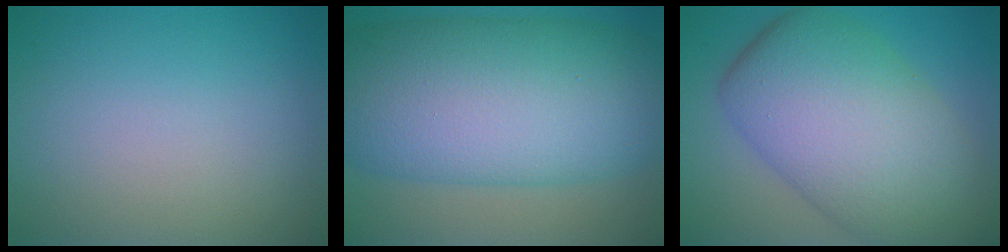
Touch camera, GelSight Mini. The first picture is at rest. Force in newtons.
{"total": 14.9, "press": 14.9, "slide": 0.0}
{"total": 12.5, "press": 12.5, "slide": 0.4}